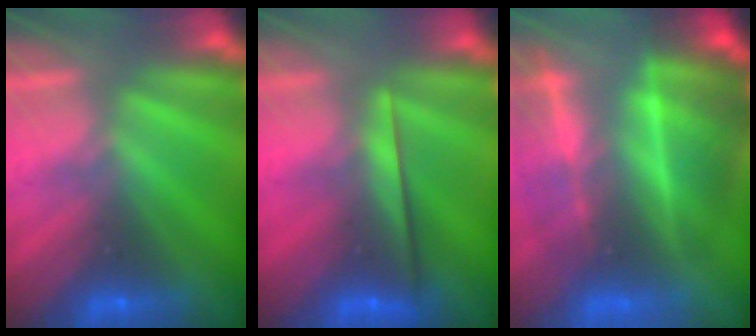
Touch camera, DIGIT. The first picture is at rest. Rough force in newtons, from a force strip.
{"total": 2.2}
{"total": 8.9}